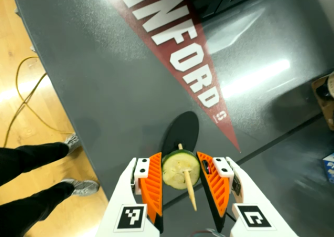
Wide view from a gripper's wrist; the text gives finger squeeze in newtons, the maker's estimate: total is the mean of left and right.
{"total": 8.6, "left": 9.3, "right": 7.9}